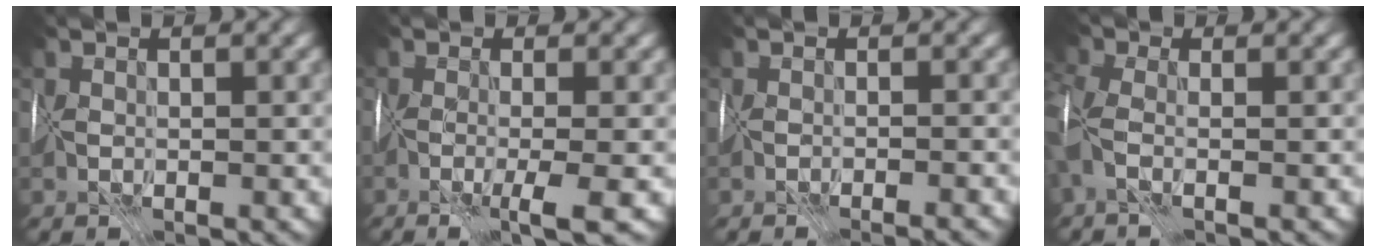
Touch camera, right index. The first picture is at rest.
{"total": 3.9, "force": [-1.7, 0.0, 3.5], "torque": [-0.060, -0.016, -0.024]}
{"total": 3.1, "force": [-2.9, 0.0, 1.0], "torque": [0.006, 0.001, -0.031]}
{"total": 3.0, "force": [-0.8, 1.2, 2.7], "torque": [-0.071, 0.005, -0.017]}